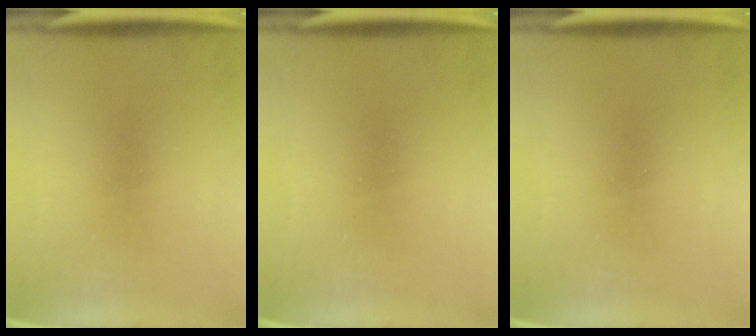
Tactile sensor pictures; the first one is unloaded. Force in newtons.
{"total": 0.0}
{"total": 0.0}